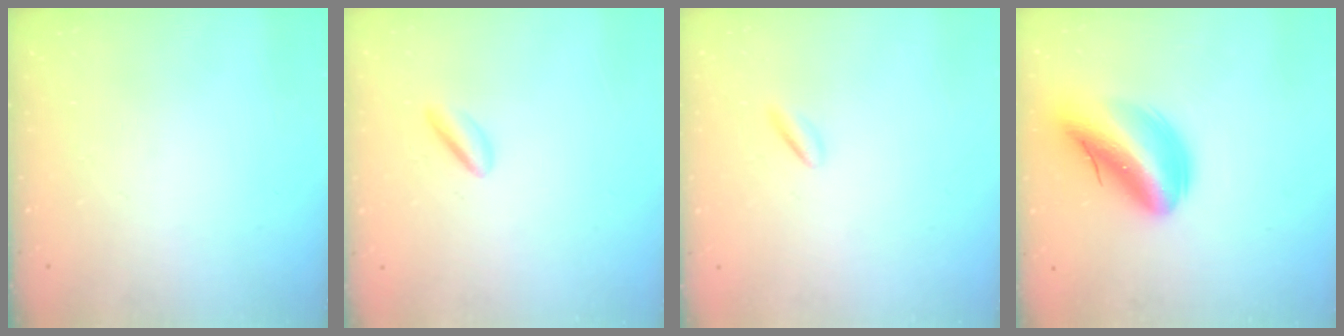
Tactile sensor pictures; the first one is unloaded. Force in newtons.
{"total": 2.6, "press": 2.5, "slide": 1.0}
{"total": 0.7, "press": 0.6, "slide": 0.4}
{"total": 17.5, "press": 16.8, "slide": 4.8}